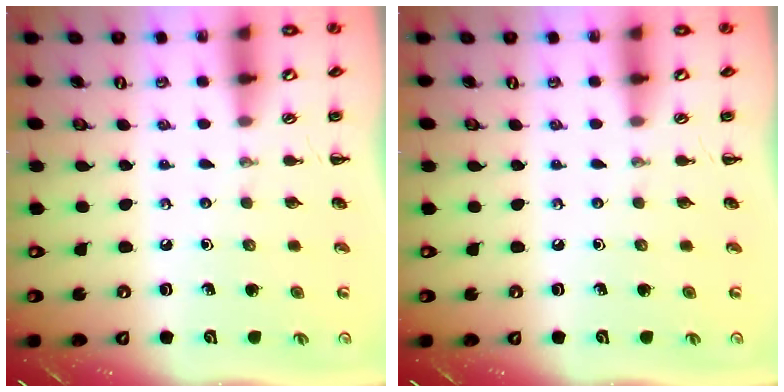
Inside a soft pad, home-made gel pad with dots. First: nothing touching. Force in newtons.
{"total": 0.0}